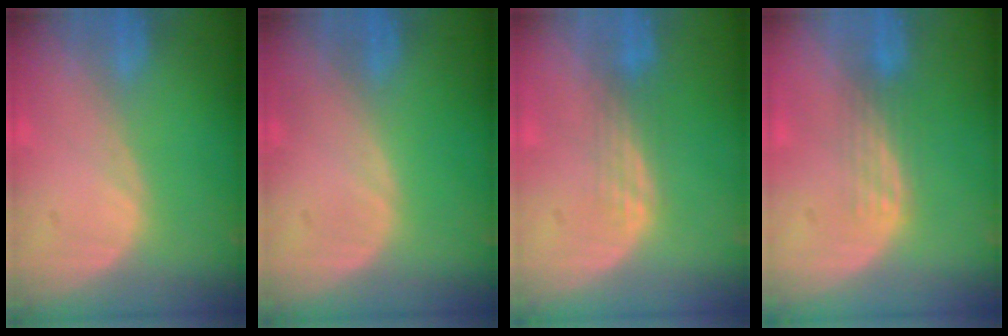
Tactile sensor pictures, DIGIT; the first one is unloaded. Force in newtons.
{"total": 0.0}
{"total": 3.0, "press": 2.5, "slide": 1.6}
{"total": 3.1, "press": 2.8, "slide": 1.4}